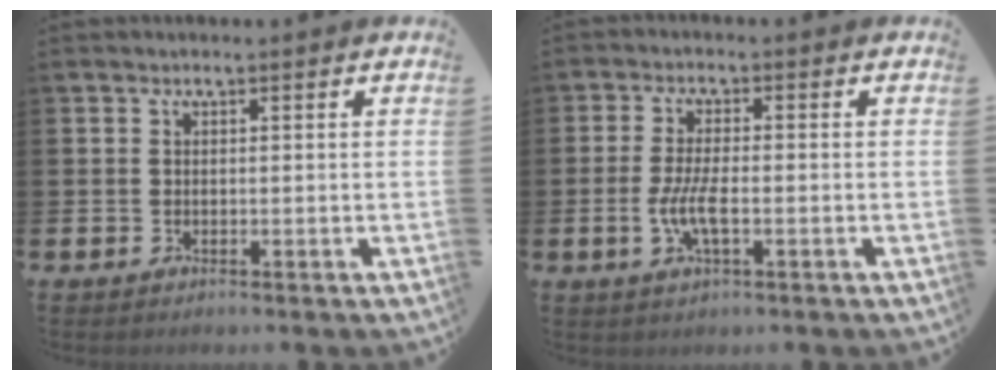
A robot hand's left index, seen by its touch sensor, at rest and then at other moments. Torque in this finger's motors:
{"motor_torque": [0.32, 0.24, 0.19, 0.17]}